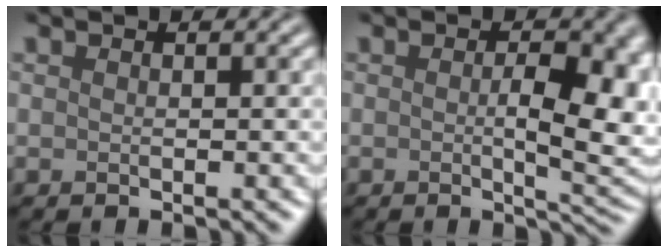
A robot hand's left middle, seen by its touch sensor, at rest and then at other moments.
{"total": 6.4, "force": [-0.1, 2.2, 6.0], "torque": [-0.079, -0.009, 0.003]}